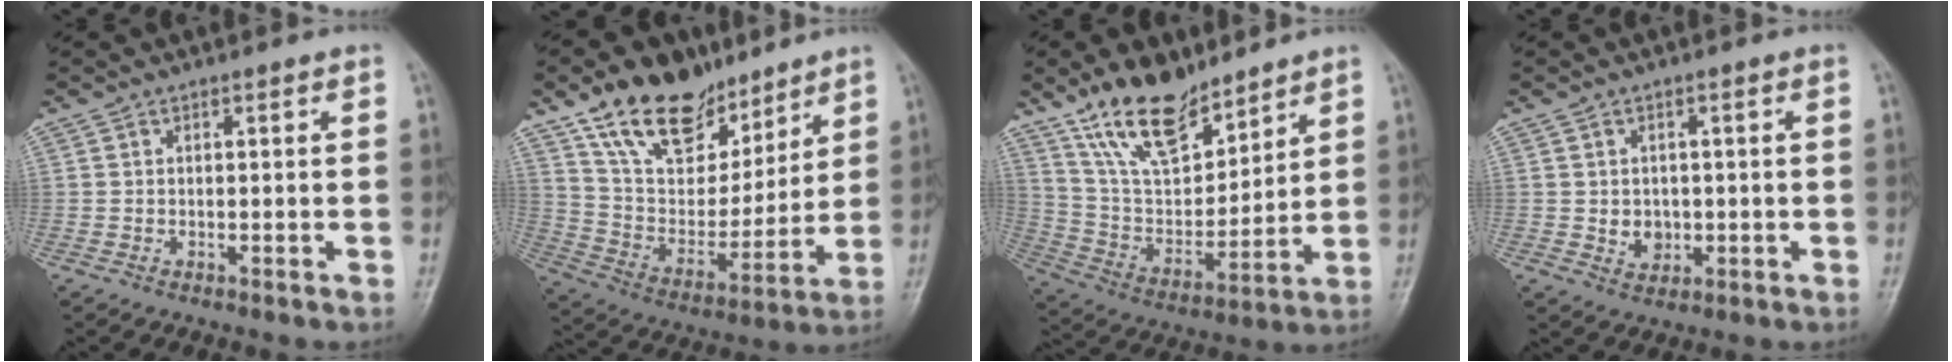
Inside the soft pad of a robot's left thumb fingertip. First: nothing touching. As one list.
[{"total": 20.2, "force": [13.5, 11.4, 9.9], "torque": [-0.118, -0.055, 0.243]}, {"total": 16.6, "force": [12.1, 7.2, 8.8], "torque": [-0.117, -0.066, 0.233]}, {"total": 3.5, "force": [-0.2, 3.0, 1.8], "torque": [-0.014, 0.000, 0.007]}]